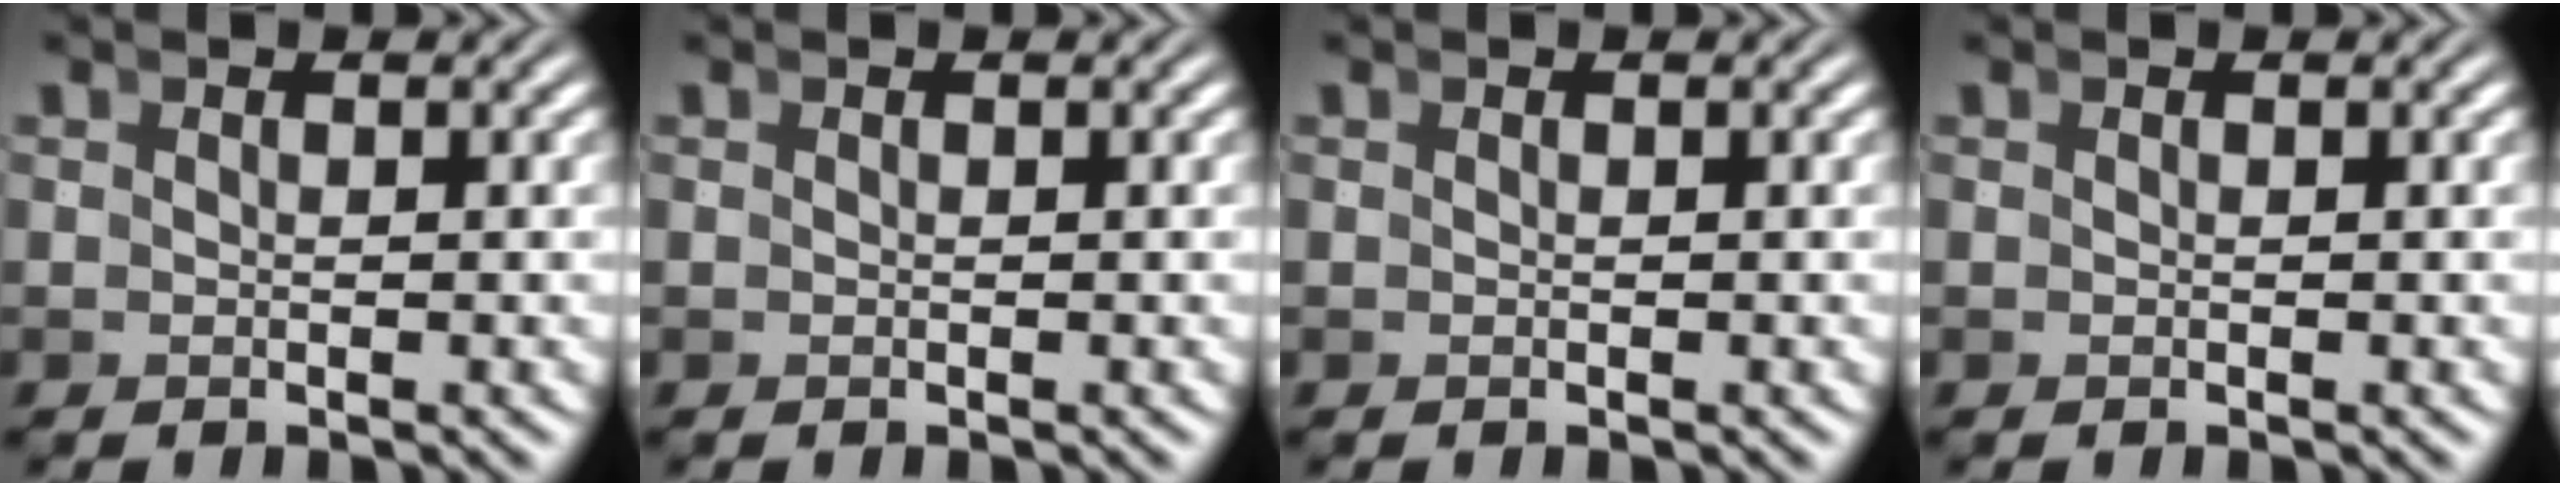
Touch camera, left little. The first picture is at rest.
{"total": 0.0}
{"total": 0.0}
{"total": 0.0}